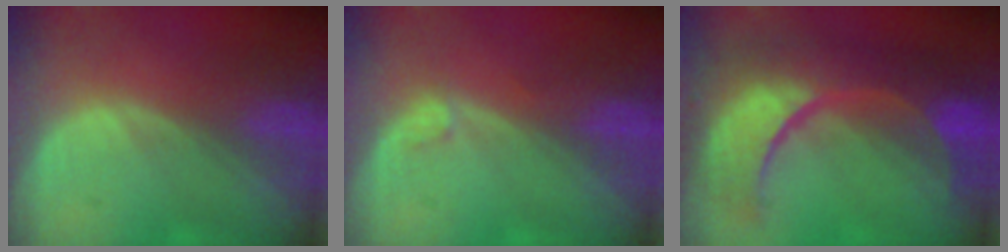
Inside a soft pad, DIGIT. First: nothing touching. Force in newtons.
{"total": 0.8, "press": 0.7, "slide": 0.1}
{"total": 12.5, "press": 12.4, "slide": 1.3}